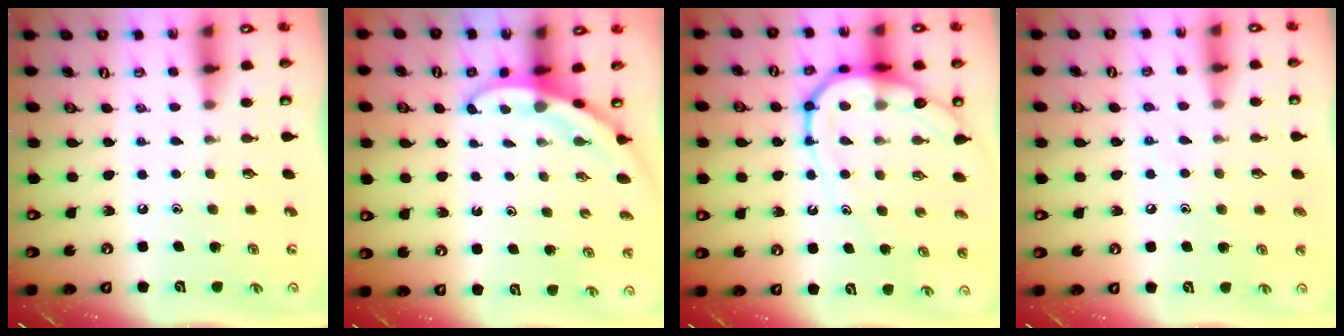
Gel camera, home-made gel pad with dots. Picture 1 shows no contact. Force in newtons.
{"total": 3.4, "press": 3.4, "slide": 0.2}
{"total": 11.8, "press": 11.7, "slide": 1.1}
{"total": 6.7, "press": 6.7, "slide": 0.4}